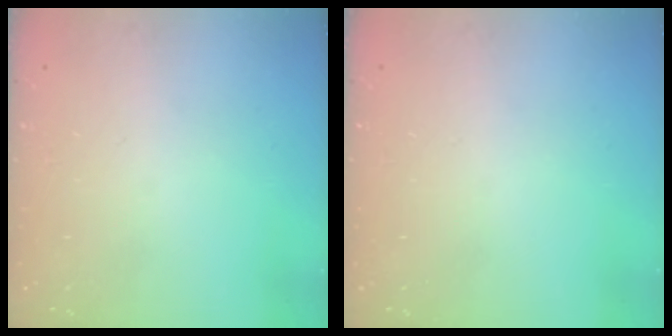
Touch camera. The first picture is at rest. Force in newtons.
{"total": 0.0}